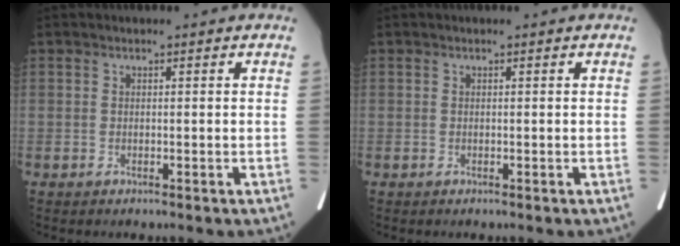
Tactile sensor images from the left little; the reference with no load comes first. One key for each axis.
{"total": 0.0}